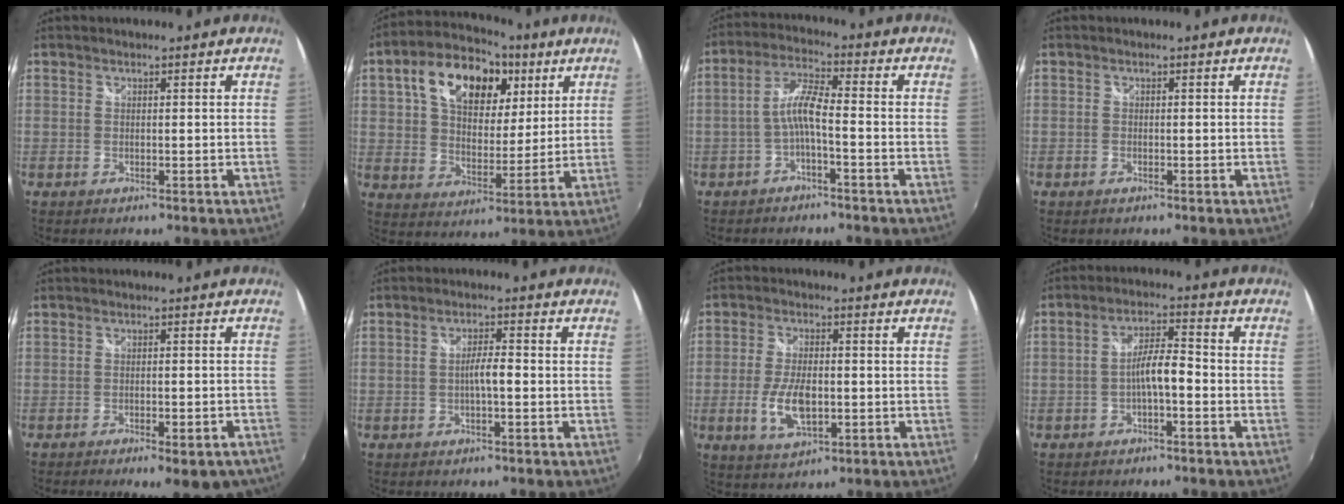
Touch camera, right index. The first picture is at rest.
{"total": 19.5, "force": [8.1, 11.9, 13.1], "torque": [-0.251, 0.044, 0.131]}
{"total": 5.4, "force": [-2.1, 0.7, 5.0], "torque": [-0.112, 0.013, -0.038]}
{"total": 0.6, "force": [-0.5, 0.4, 0.2], "torque": [-0.004, -0.001, -0.009]}
{"total": 8.3, "force": [-6.2, 2.5, 5.0], "torque": [-0.084, -0.014, -0.073]}
{"total": 2.9, "force": [-0.8, 0.4, 2.8], "torque": [-0.051, 0.005, -0.014]}
{"total": 6.4, "force": [-1.4, 3.0, 5.5], "torque": [-0.115, -0.007, -0.024]}
{"total": 5.0, "force": [-2.1, 1.0, 4.4], "torque": [-0.083, 0.011, -0.037]}